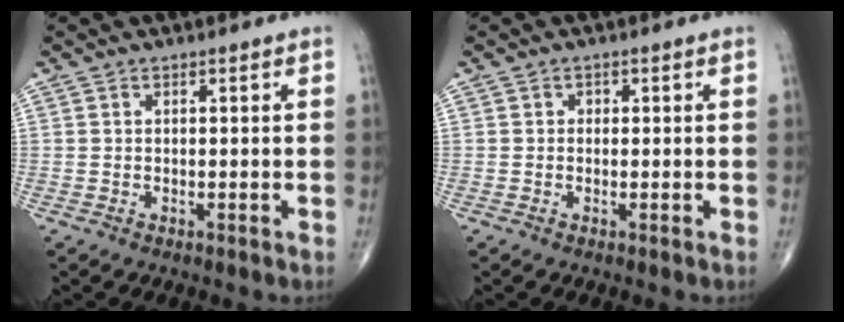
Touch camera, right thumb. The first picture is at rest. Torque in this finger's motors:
{"motor_torque": [-0.10, -0.16, 0.20, 0.07, 0.00]}